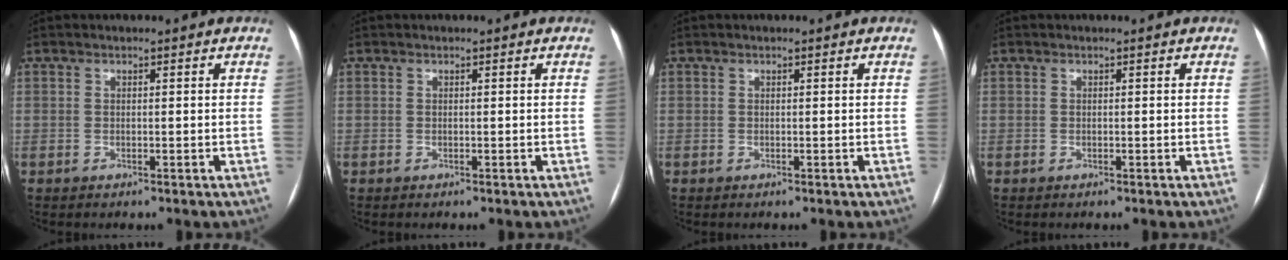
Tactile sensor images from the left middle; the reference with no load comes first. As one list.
[{"total": 0.0}, {"total": 0.0}, {"total": 0.0}]